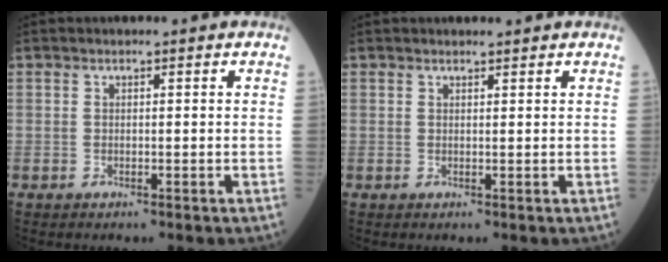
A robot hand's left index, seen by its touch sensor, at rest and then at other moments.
{"total": 1.5, "force": [1.5, 0.1, 0.3], "torque": [-0.006, 0.005, 0.023]}